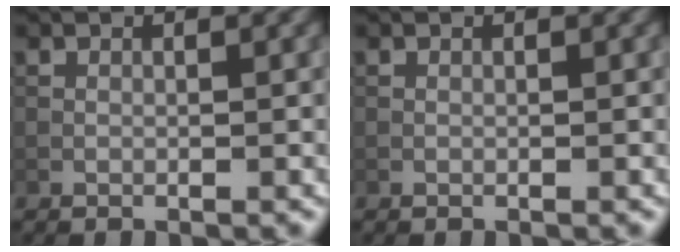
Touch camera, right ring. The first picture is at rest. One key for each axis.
{"total": 0.0}